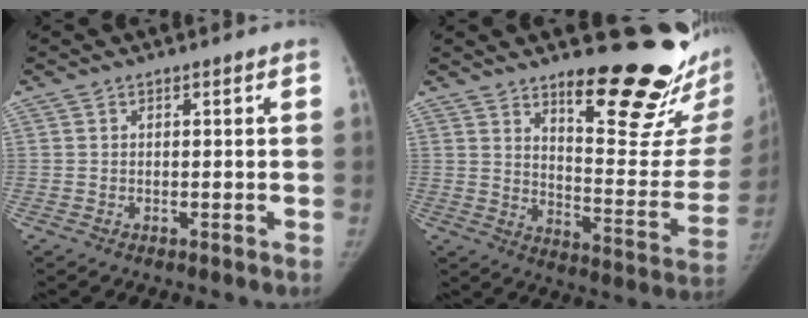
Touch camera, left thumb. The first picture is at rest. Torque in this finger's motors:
{"motor_torque": [1.09, -0.78, 1.37, -1.41, 0.29]}